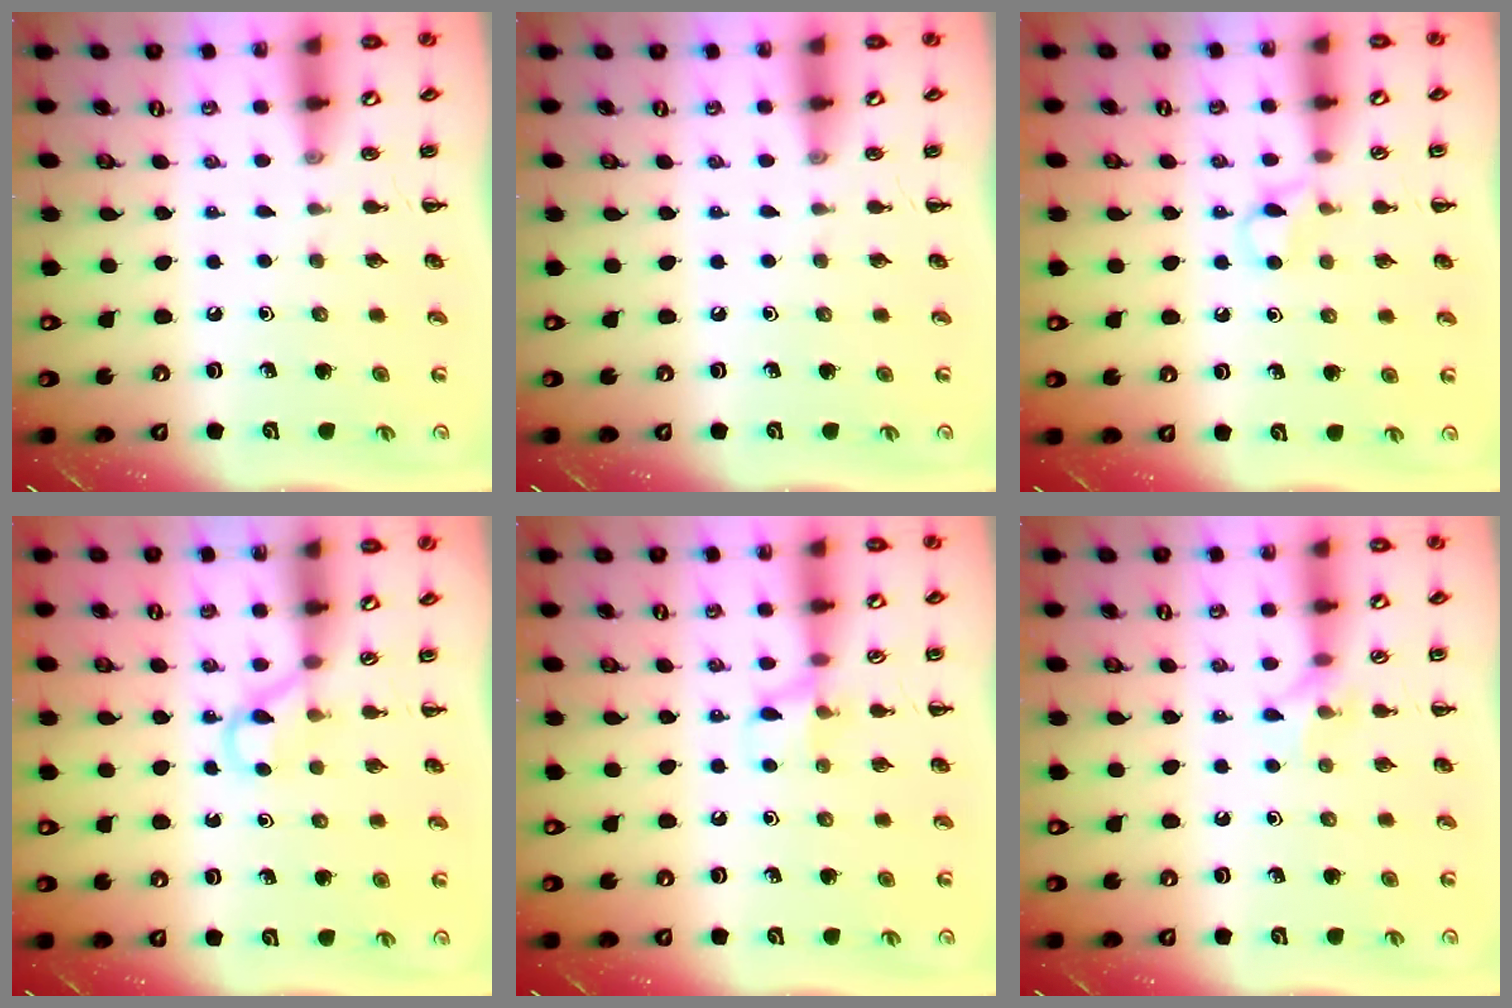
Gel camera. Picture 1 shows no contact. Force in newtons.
{"total": 0.0}
{"total": 4.2, "press": 4.0, "slide": 1.0}
{"total": 3.0, "press": 2.8, "slide": 1.1}
{"total": 7.4, "press": 7.2, "slide": 1.8}
{"total": 5.6, "press": 5.5, "slide": 0.6}